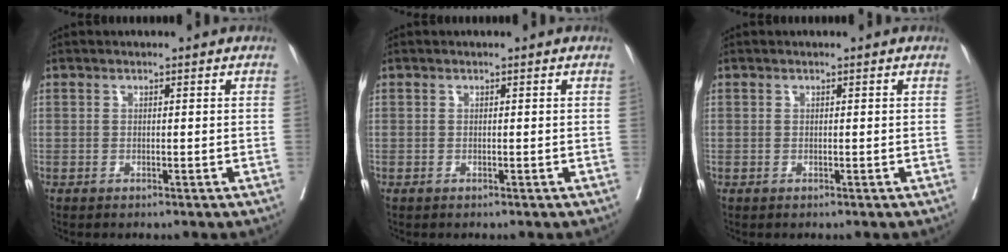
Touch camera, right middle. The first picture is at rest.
{"total": 0.0}
{"total": 0.0}